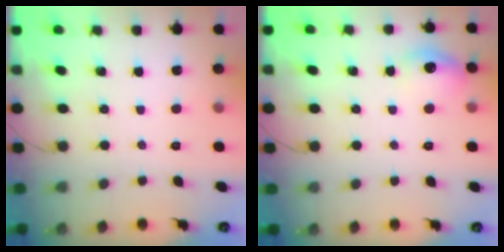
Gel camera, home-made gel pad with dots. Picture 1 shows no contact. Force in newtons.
{"total": 9.4, "press": 9.4, "slide": 0.5}